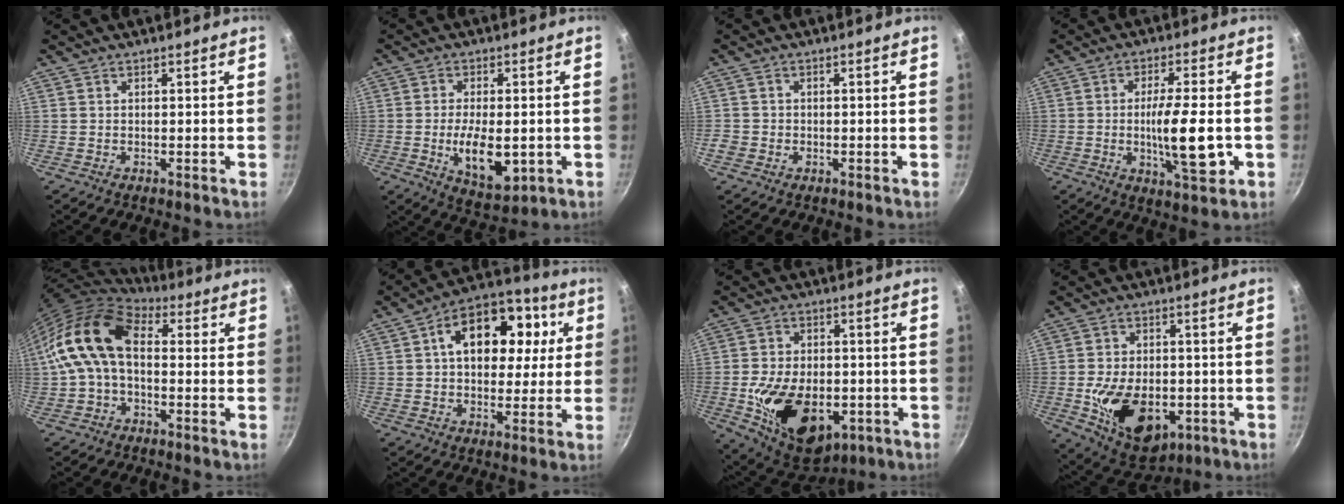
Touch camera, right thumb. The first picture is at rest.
{"total": 10.8, "force": [-1.9, 5.2, 9.3], "torque": [-0.147, -0.005, -0.019]}
{"total": 1.9, "force": [-0.8, 1.6, 0.6], "torque": [-0.011, 0.005, -0.016]}
{"total": 11.9, "force": [-2.0, 3.0, 11.3], "torque": [-0.176, 0.003, -0.032]}
{"total": 13.7, "force": [0.4, 8.7, 10.6], "torque": [-0.179, 0.035, -0.010]}
{"total": 17.7, "force": [4.1, 12.1, 12.2], "torque": [-0.153, 0.018, 0.049]}
{"total": 20.0, "force": [-5.1, 12.7, 14.6], "torque": [-0.228, 0.016, -0.066]}
{"total": 17.0, "force": [-4.3, 10.9, 12.4], "torque": [-0.183, 0.009, -0.052]}